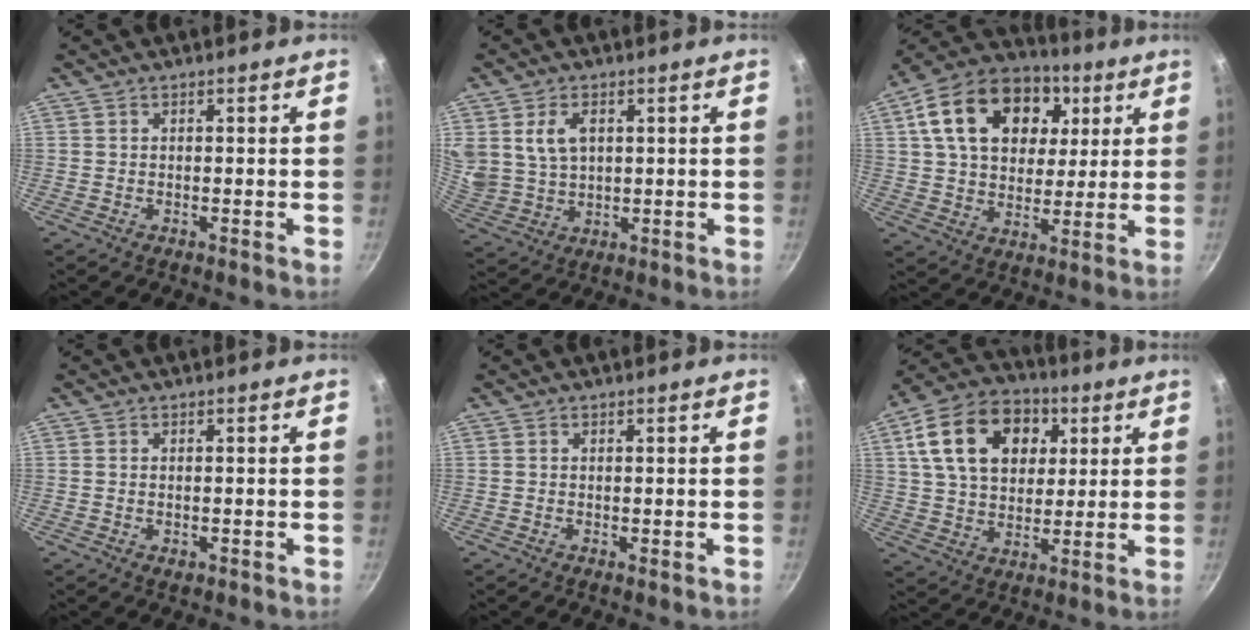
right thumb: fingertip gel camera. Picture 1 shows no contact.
{"total": 8.5, "force": [2.8, 5.9, 5.4], "torque": [-0.090, -0.013, 0.063]}
{"total": 21.9, "force": [7.3, 15.4, 13.7], "torque": [-0.220, 0.007, 0.114]}
{"total": 1.5, "force": [-0.3, 0.9, 1.2], "torque": [-0.017, -0.002, -0.004]}
{"total": 0.5, "force": [0.1, 0.2, 0.5], "torque": [-0.005, -0.003, -0.001]}
{"total": 19.5, "force": [6.2, 13.8, 12.3], "torque": [-0.190, 0.006, 0.097]}